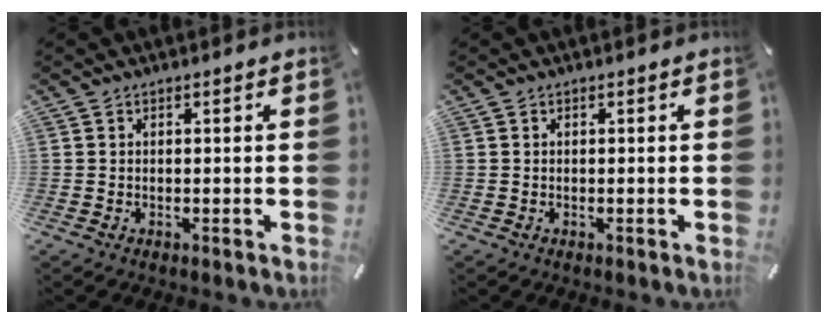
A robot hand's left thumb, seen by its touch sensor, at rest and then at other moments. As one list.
[{"total": 0.0}]